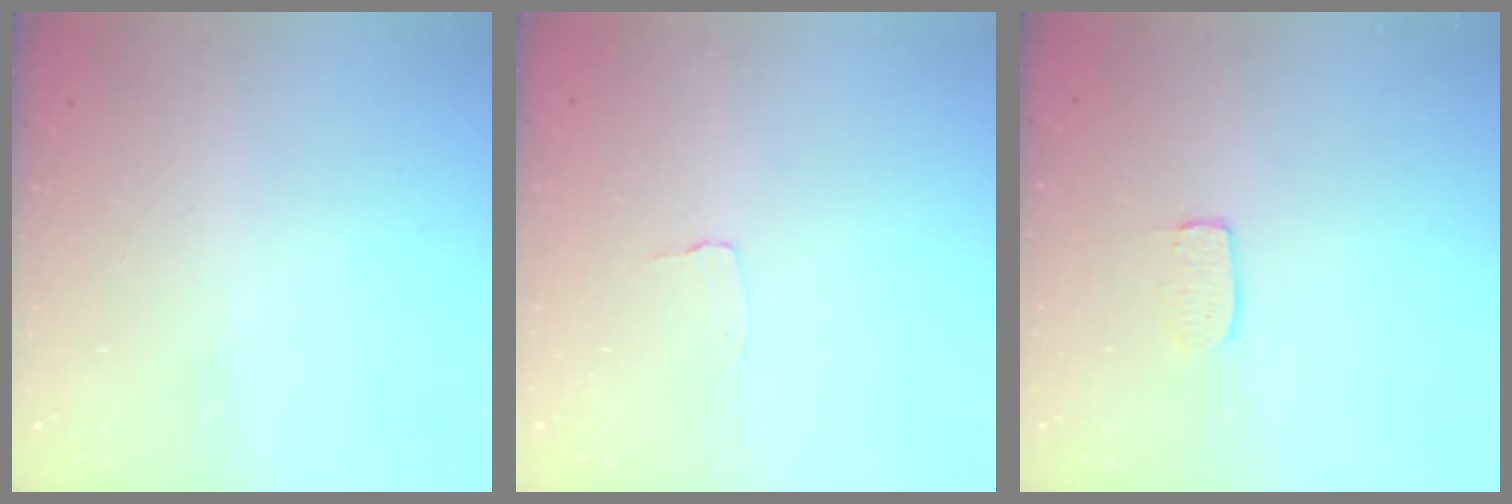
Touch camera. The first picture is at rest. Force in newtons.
{"total": 2.6, "press": 2.6, "slide": 0.2}
{"total": 5.0, "press": 5.0, "slide": 0.3}